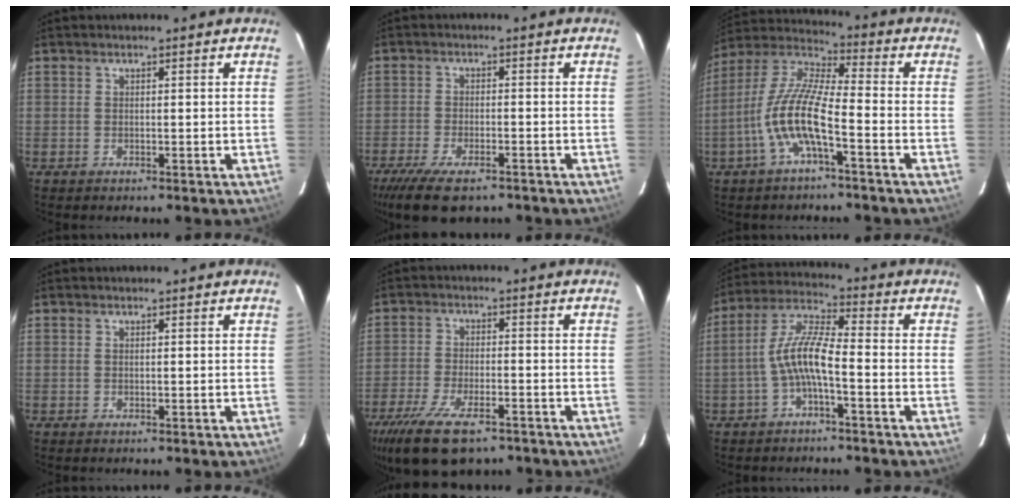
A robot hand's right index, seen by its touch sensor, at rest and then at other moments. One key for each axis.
{"total": 11.6, "fx": -8.5, "fy": 4.2, "fz": 6.7, "tx": -0.160, "ty": -0.036, "tz": -0.148}
{"total": 11.8, "fx": -4.6, "fy": 2.3, "fz": 10.7, "tx": -0.224, "ty": 0.003, "tz": -0.094}
{"total": 0.0}
{"total": 14.9, "fx": -10.2, "fy": 5.8, "fz": 9.2, "tx": -0.206, "ty": -0.040, "tz": -0.177}
{"total": 8.0, "fx": -2.7, "fy": 1.5, "fz": 7.3, "tx": -0.165, "ty": 0.017, "tz": -0.054}